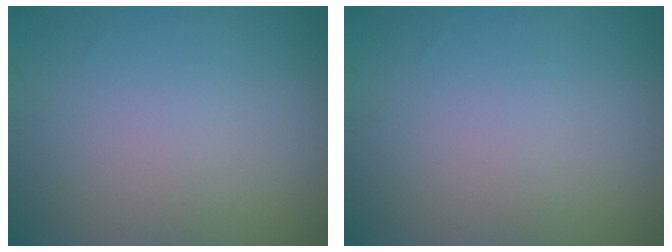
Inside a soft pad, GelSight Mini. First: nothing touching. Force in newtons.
{"total": 0.0}